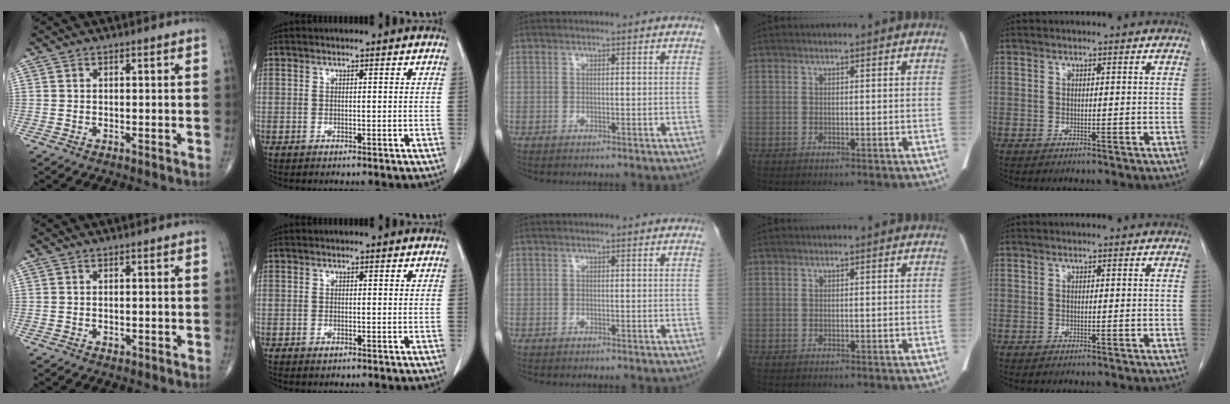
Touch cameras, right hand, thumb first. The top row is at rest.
{"thumb": {"total": 0.9, "force": [-0.2, 0.6, 0.6], "torque": [-0.005, 0.000, 0.000]}, "index": {"total": 0.7, "force": [-0.4, 0.4, 0.4], "torque": [-0.010, -0.001, -0.004]}}